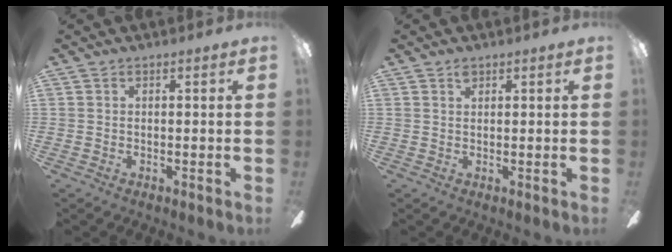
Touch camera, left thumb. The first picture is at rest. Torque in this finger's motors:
{"motor_torque": [0.06, -0.03, 0.45, -0.18, 0.00]}